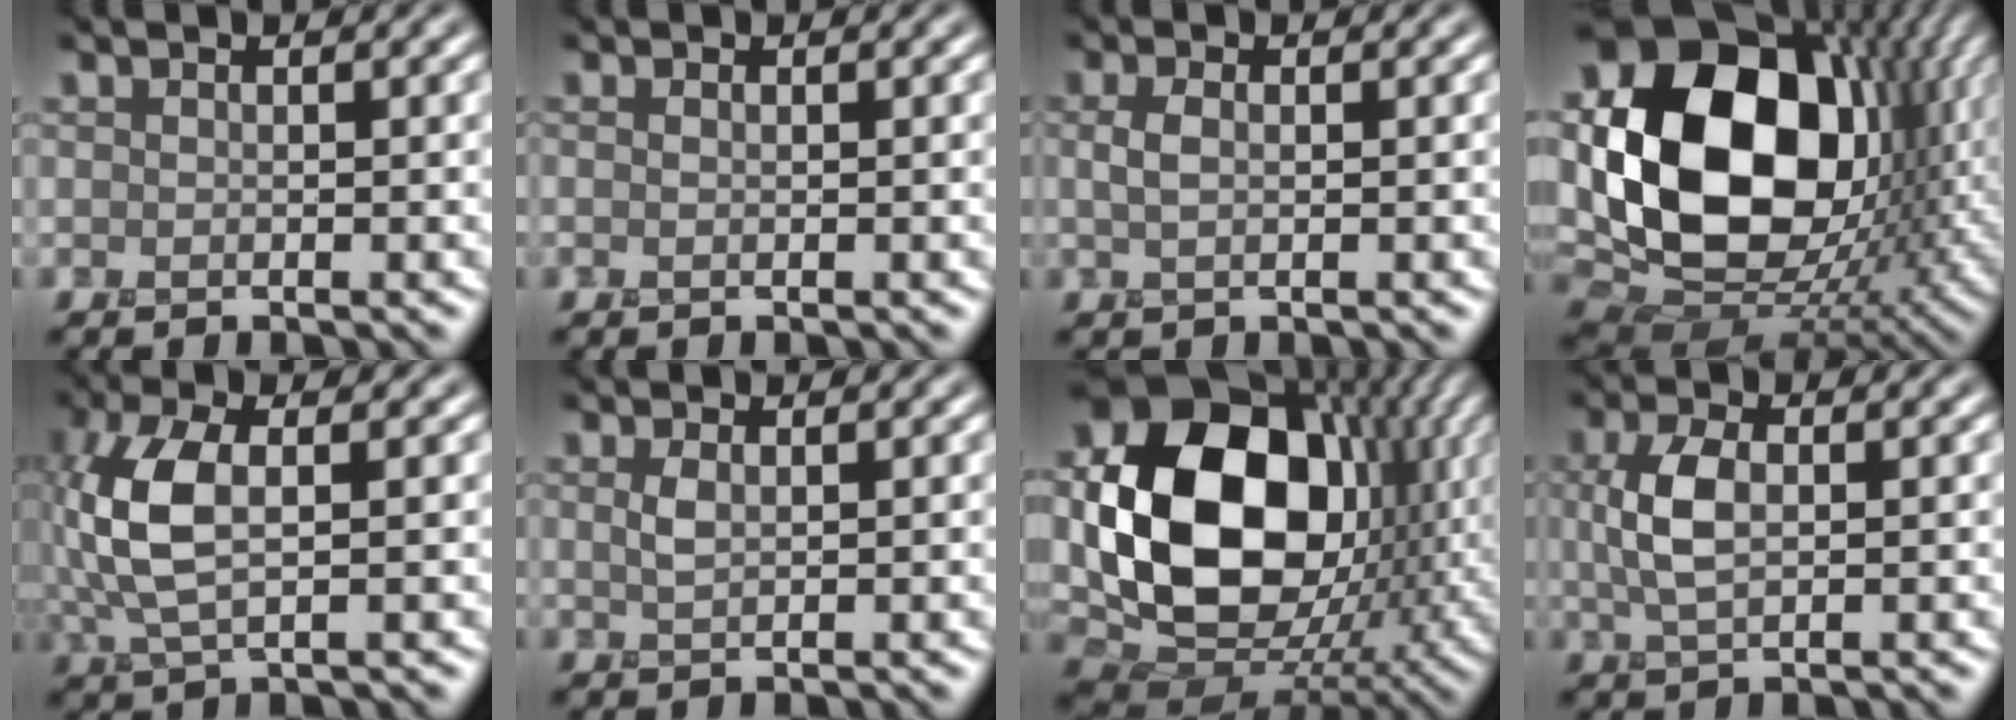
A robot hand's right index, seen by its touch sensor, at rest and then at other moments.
{"total": 0.0}
{"total": 1.2, "force": [0.0, 0.6, 1.1], "torque": [-0.031, 0.000, -0.002]}
{"total": 19.5, "force": [2.0, 13.5, 13.9], "torque": [-0.307, -0.010, 0.048]}
{"total": 6.7, "force": [0.3, 3.0, 6.0], "torque": [-0.149, 0.011, -0.002]}
{"total": 1.0, "force": [0.2, 0.4, 0.8], "torque": [-0.026, -0.001, 0.008]}
{"total": 17.4, "force": [1.6, 13.0, 11.4], "torque": [-0.234, -0.019, 0.035]}
{"total": 3.7, "force": [0.4, 1.9, 3.1], "torque": [-0.077, 0.002, 0.006]}